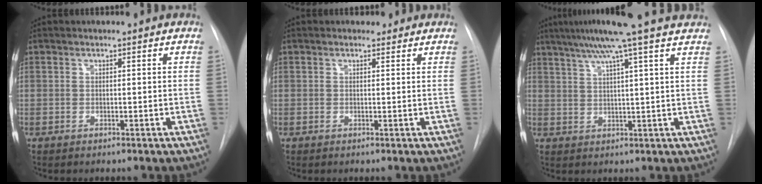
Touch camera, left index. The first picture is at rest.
{"total": 1.5, "force": [1.2, 0.9, 0.1], "torque": [0.003, 0.005, 0.012]}
{"total": 13.3, "force": [10.4, -1.8, 8.0], "torque": [-0.131, 0.018, 0.134]}